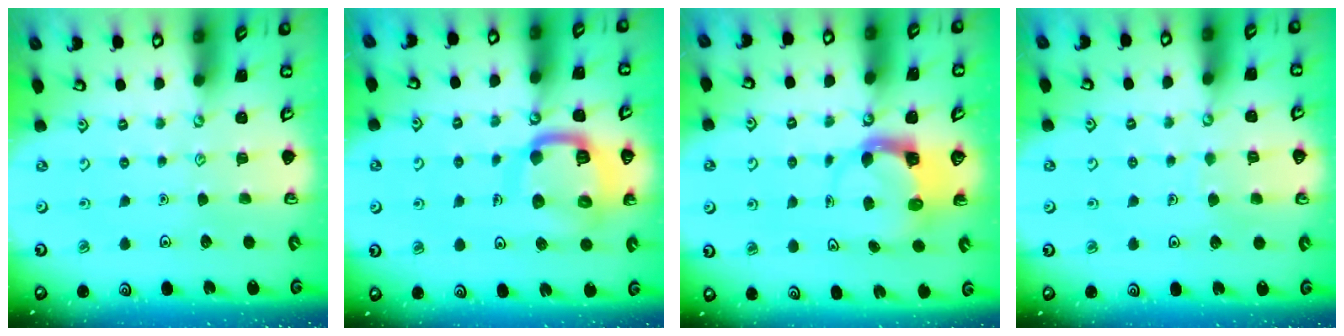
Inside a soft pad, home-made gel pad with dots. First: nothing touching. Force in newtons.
{"total": 15.3, "press": 15.2, "slide": 1.6}
{"total": 3.7, "press": 3.6, "slide": 0.5}
{"total": 4.0, "press": 3.9, "slide": 0.3}